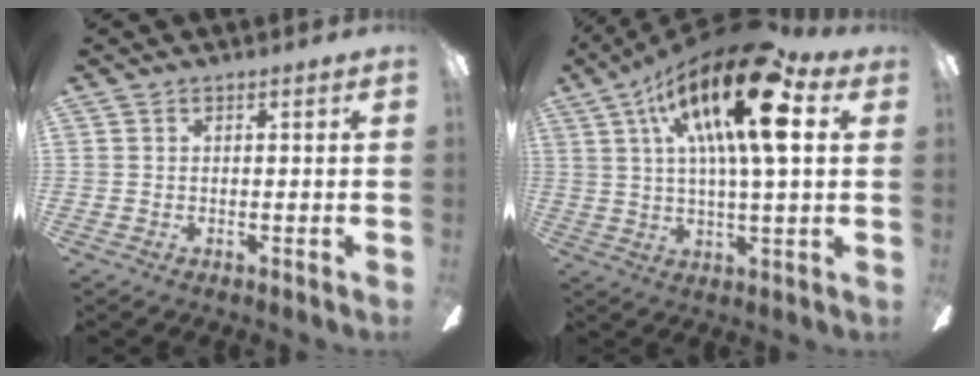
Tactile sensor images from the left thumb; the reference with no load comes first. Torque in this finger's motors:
{"motor_torque": [-0.11, 1.63, 2.09, -0.68, 0.63]}